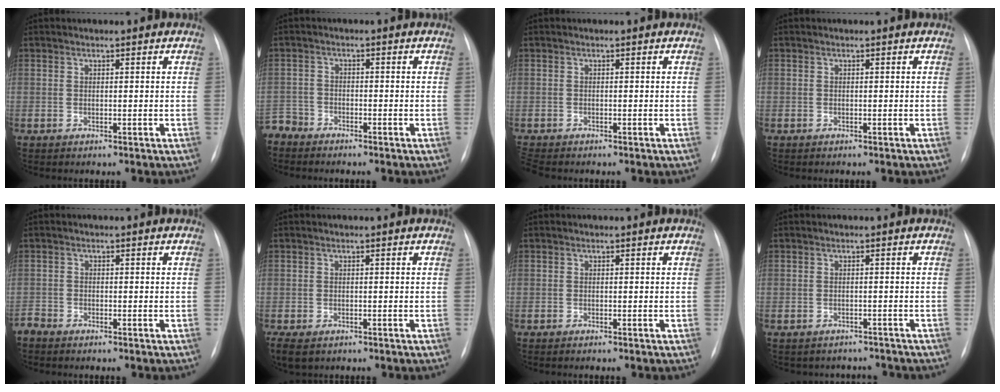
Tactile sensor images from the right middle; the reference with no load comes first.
{"total": 3.9, "force": [-3.6, 1.5, -0.4], "torque": [0.012, -0.005, -0.073]}
{"total": 2.1, "force": [-1.8, 0.6, 0.7], "torque": [-0.013, -0.006, -0.029]}
{"total": 0.0}
{"total": 2.3, "force": [-2.2, 0.4, -0.1], "torque": [0.005, -0.008, -0.043]}
{"total": 6.5, "force": [-4.0, 3.9, 3.3], "torque": [-0.076, -0.011, -0.059]}
{"total": 0.7, "force": [-0.6, -0.1, 0.3], "torque": [-0.008, -0.003, -0.008]}
{"total": 4.7, "force": [-4.3, 1.8, -0.3], "torque": [0.006, 0.012, -0.047]}